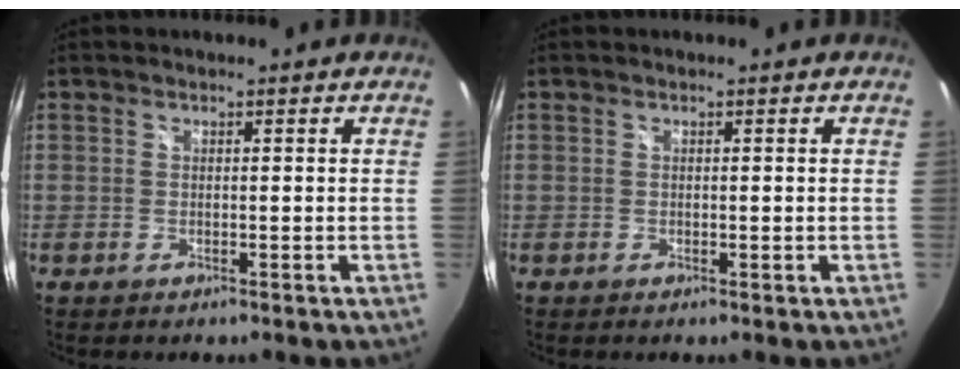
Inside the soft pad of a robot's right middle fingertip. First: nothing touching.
{"total": 0.0}